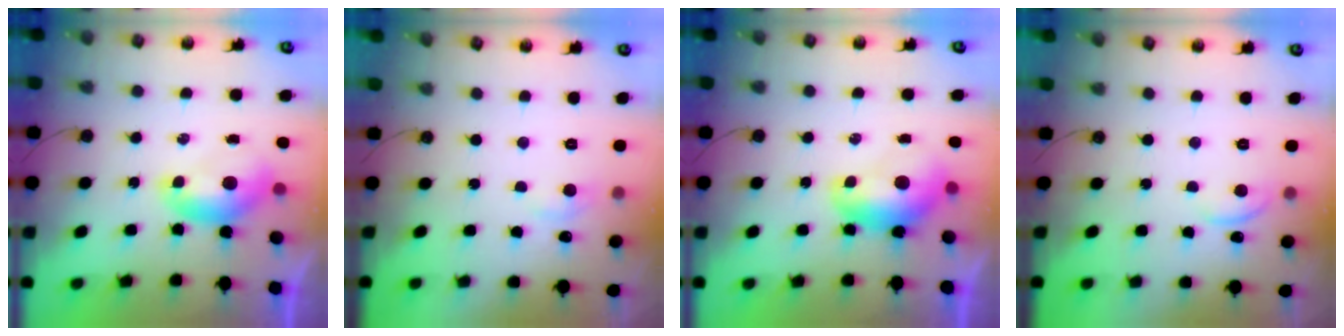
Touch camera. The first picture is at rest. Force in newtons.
{"total": 1.0, "press": 0.5, "slide": 0.9}
{"total": 1.3, "press": 1.2, "slide": 0.4}
{"total": 1.3, "press": 1.1, "slide": 0.5}